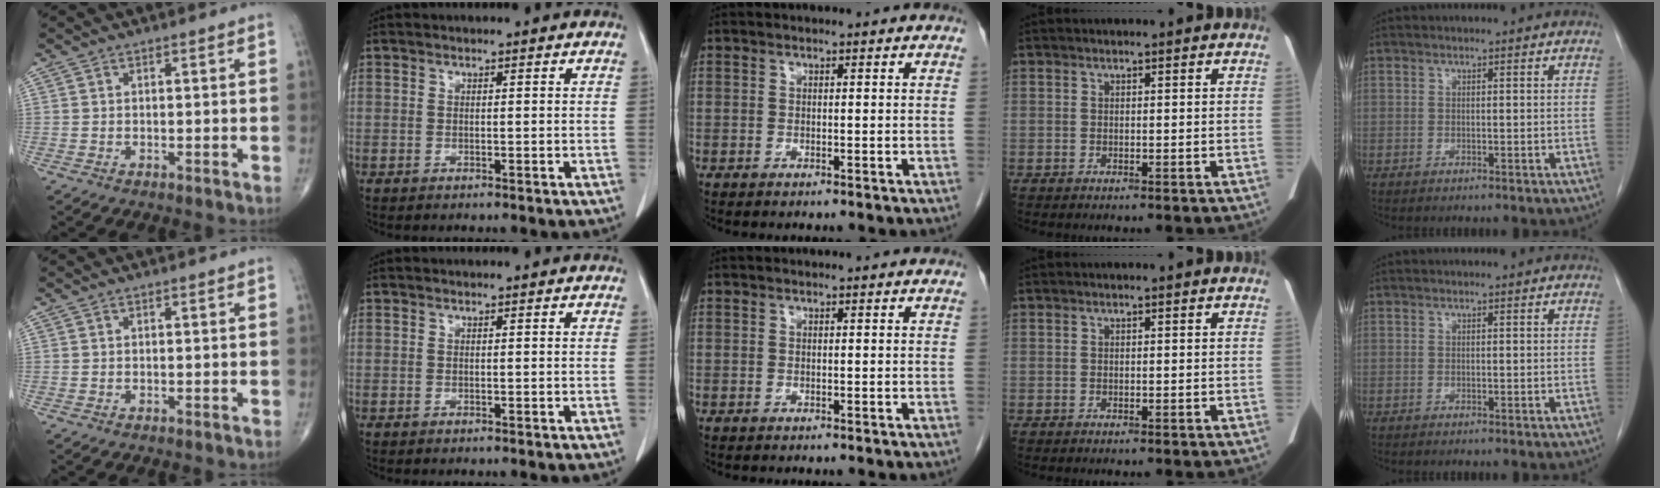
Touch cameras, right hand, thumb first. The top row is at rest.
{}